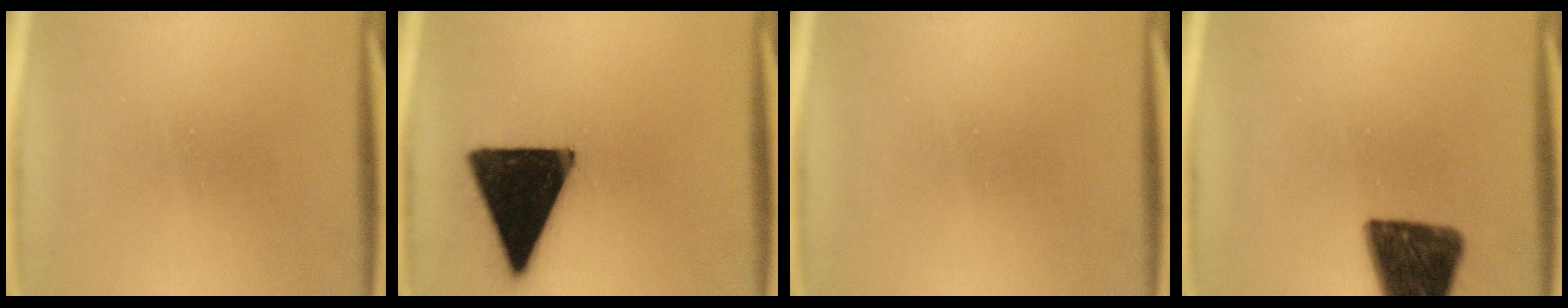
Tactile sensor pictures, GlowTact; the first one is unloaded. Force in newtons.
{"total": 19.2}
{"total": 0.0}
{"total": 13.7}